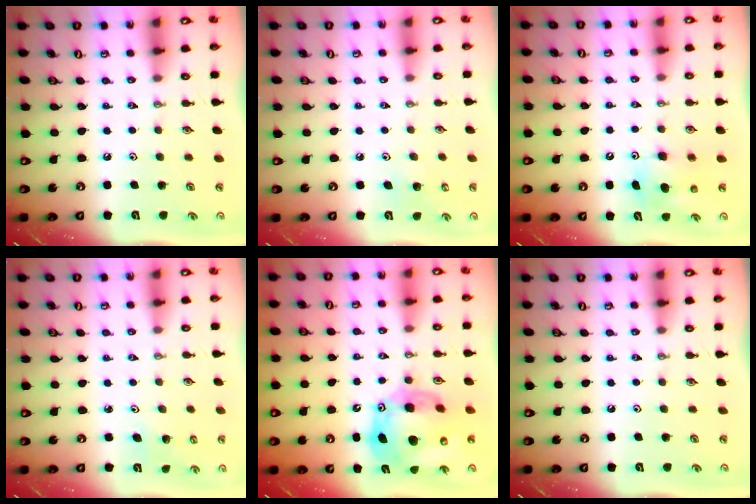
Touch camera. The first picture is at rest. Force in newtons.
{"total": 7.0, "press": 7.0, "slide": 0.8}
{"total": 7.5, "press": 7.4, "slide": 1.3}
{"total": 3.0, "press": 2.9, "slide": 0.9}
{"total": 18.0, "press": 17.8, "slide": 2.2}
{"total": 0.0}